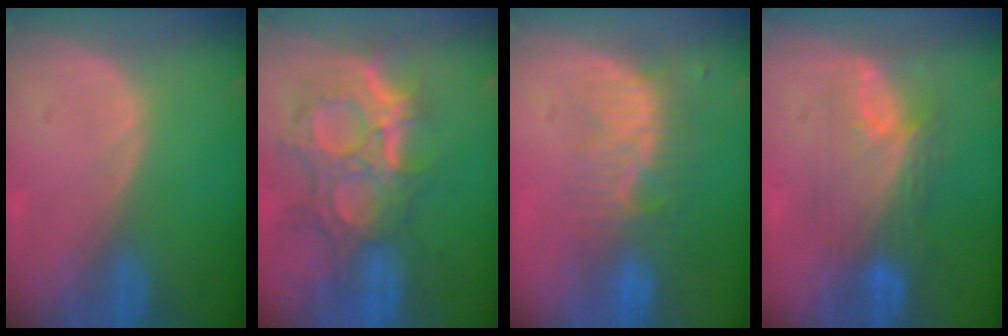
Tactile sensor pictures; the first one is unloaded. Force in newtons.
{"total": 12.1, "press": 10.8, "slide": 5.4}
{"total": 8.1, "press": 7.2, "slide": 3.8}
{"total": 7.5, "press": 7.4, "slide": 1.4}